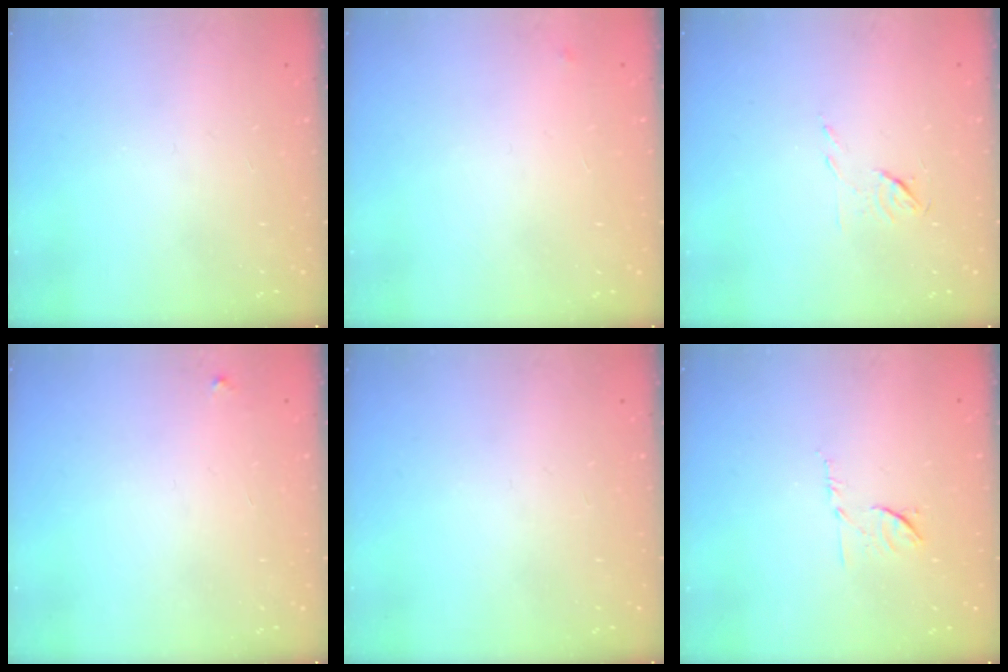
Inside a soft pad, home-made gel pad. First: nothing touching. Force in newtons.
{"total": 2.5, "press": 2.4, "slide": 0.4}
{"total": 4.8, "press": 4.7, "slide": 1.0}
{"total": 2.3, "press": 2.3, "slide": 0.2}
{"total": 0.0}
{"total": 6.6, "press": 6.5, "slide": 0.9}